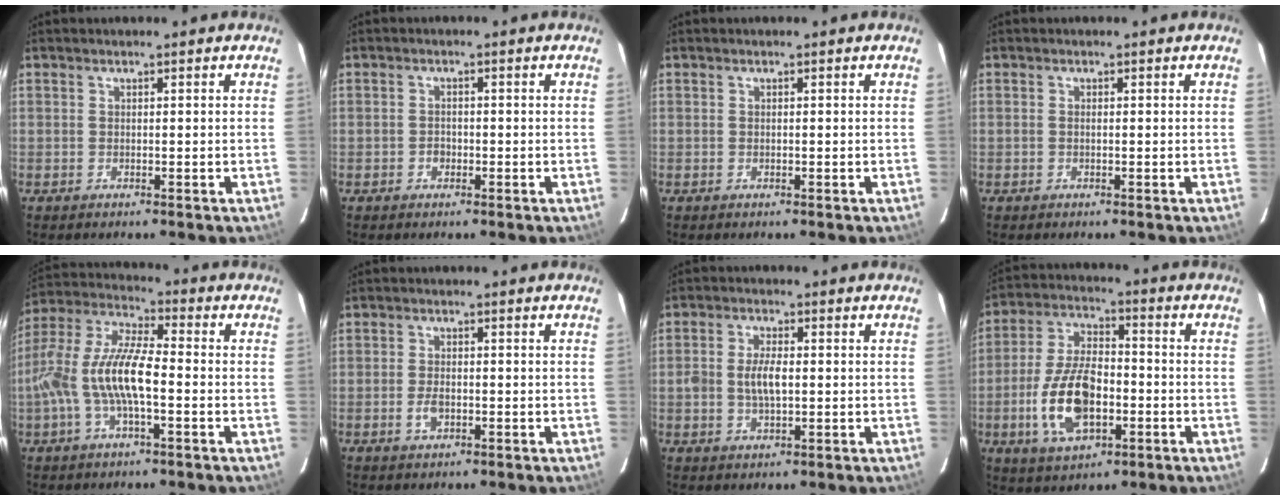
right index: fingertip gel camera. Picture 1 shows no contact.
{"total": 1.7, "force": [-0.8, 1.4, 0.6], "torque": [-0.011, 0.003, -0.011]}
{"total": 0.0}
{"total": 0.5, "force": [-0.1, 0.2, 0.5], "torque": [-0.010, 0.001, -0.003]}
{"total": 14.6, "force": [-3.1, 4.4, 13.6], "torque": [-0.277, 0.002, -0.062]}
{"total": 3.2, "force": [-1.1, 1.9, 2.3], "torque": [-0.048, -0.001, -0.018]}
{"total": 5.4, "force": [-0.2, 2.7, 4.7], "torque": [-0.091, 0.003, -0.001]}
{"total": 15.1, "force": [-4.2, 7.9, 12.2], "torque": [-0.253, 0.006, -0.069]}